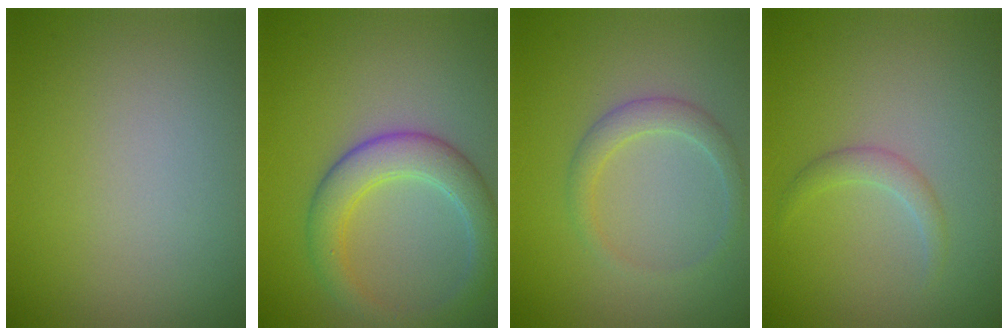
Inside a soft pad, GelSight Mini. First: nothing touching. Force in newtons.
{"total": 4.3, "press": 4.3, "slide": 0.2}
{"total": 1.9, "press": 1.9, "slide": 0.1}
{"total": 1.3, "press": 1.3, "slide": 0.1}